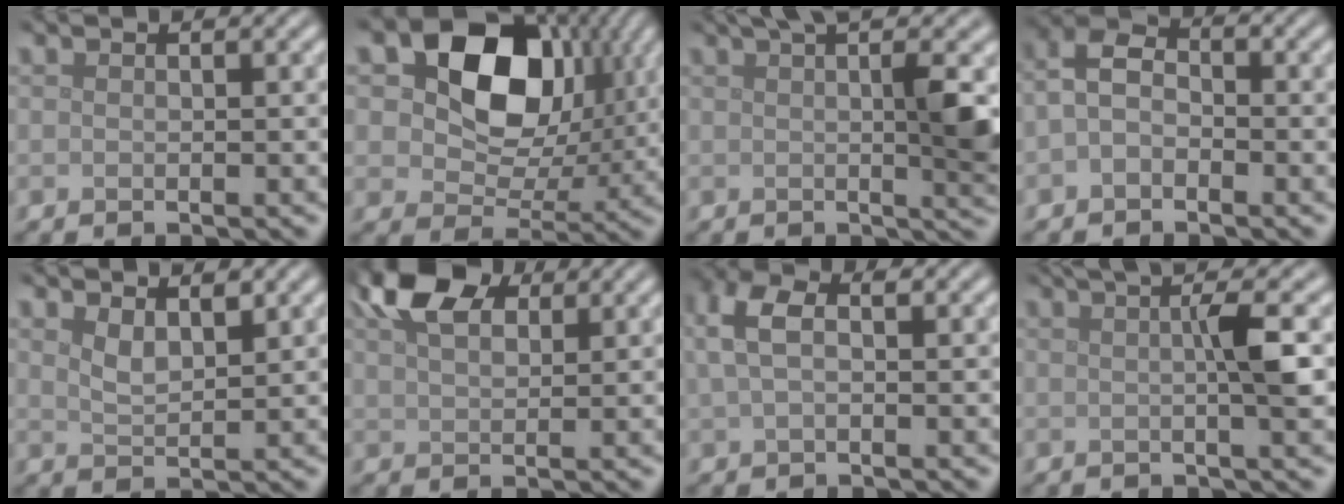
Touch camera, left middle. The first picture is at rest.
{"total": 11.9, "force": [3.9, 8.2, 7.7], "torque": [-0.121, 0.001, 0.058]}
{"total": 6.4, "force": [1.7, 1.2, 6.1], "torque": [-0.078, 0.001, 0.028]}
{"total": 2.9, "force": [-0.8, 2.1, 1.9], "torque": [-0.042, 0.009, -0.026]}
{"total": 2.1, "force": [1.4, 0.9, 1.4], "torque": [-0.031, -0.005, 0.029]}
{"total": 7.5, "force": [4.3, 4.1, 4.6], "torque": [-0.096, 0.026, 0.064]}
{"total": 3.7, "force": [1.1, 2.2, 2.8], "torque": [-0.068, 0.008, 0.016]}
{"total": 4.5, "force": [0.9, 0.7, 4.4], "torque": [-0.065, 0.006, 0.014]}